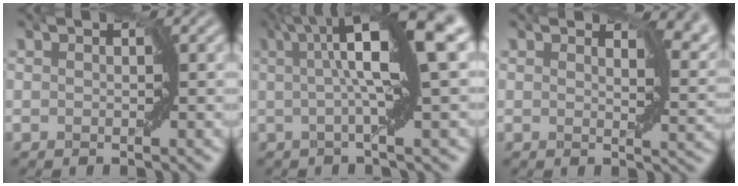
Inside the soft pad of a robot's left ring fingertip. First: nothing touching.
{"total": 9.5, "force": [2.3, 1.2, 9.2], "torque": [-0.124, 0.019, 0.028]}
{"total": 4.9, "force": [2.5, 2.5, 3.5], "torque": [-0.049, -0.003, 0.036]}